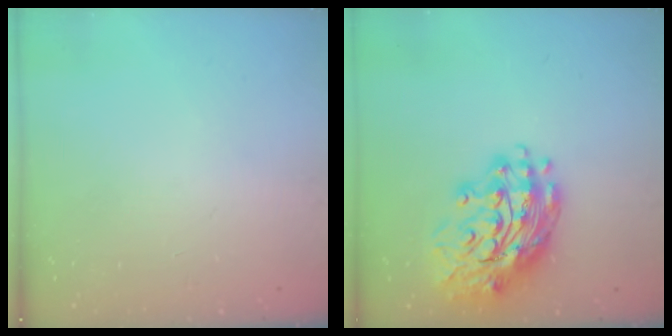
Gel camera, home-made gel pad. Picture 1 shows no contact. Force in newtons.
{"total": 16.6, "press": 16.5, "slide": 1.7}